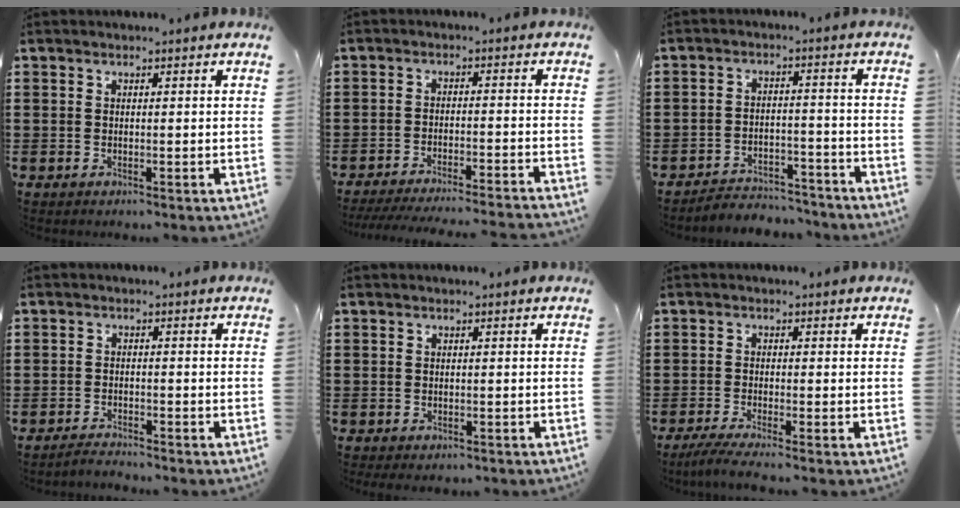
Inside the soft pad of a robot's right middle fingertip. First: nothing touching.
{"total": 4.1, "force": [-3.9, -0.4, 1.2], "torque": [-0.019, -0.008, -0.076]}
{"total": 4.2, "force": [-4.1, 0.7, 0.1], "torque": [-0.007, 0.005, -0.088]}
{"total": 2.1, "force": [-2.1, 0.1, -0.1], "torque": [-0.006, 0.000, -0.044]}
{"total": 0.8, "force": [-0.6, 0.5, 0.1], "torque": [-0.004, -0.001, -0.013]}
{"total": 2.4, "force": [-1.9, -0.2, 1.5], "torque": [-0.041, -0.011, -0.039]}